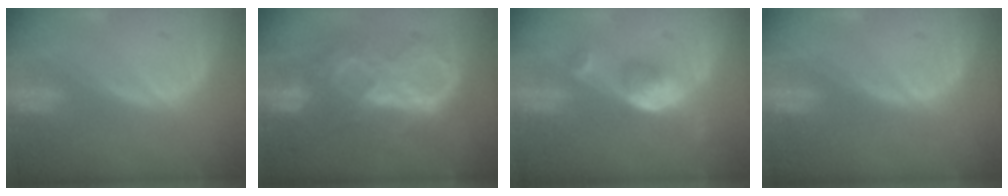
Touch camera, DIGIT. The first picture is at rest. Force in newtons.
{"total": 9.3, "press": 9.2, "slide": 0.9}
{"total": 5.2, "press": 4.7, "slide": 2.2}
{"total": 0.0}